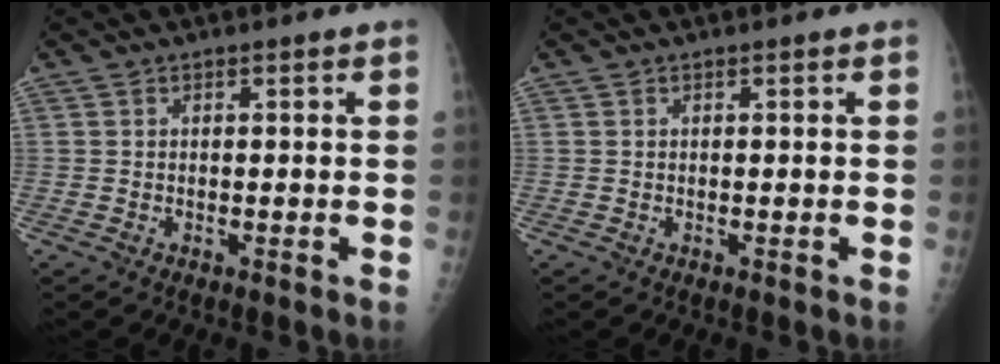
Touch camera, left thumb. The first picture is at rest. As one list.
[{"total": 0.0}]